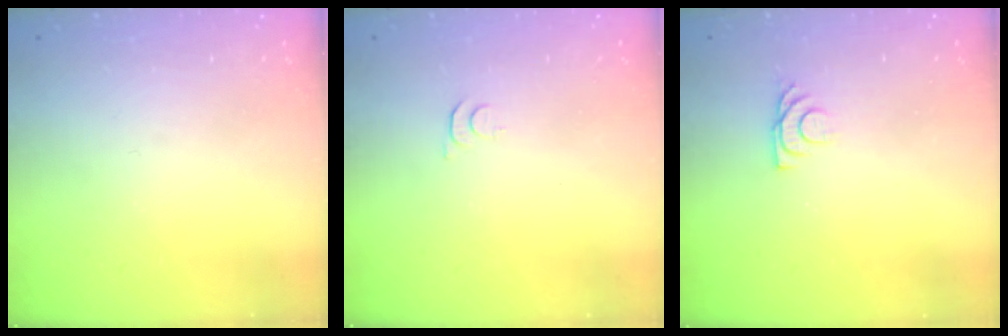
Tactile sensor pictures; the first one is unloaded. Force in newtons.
{"total": 3.5, "press": 3.5, "slide": 0.5}
{"total": 5.3, "press": 5.3, "slide": 0.6}